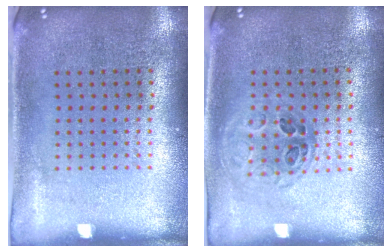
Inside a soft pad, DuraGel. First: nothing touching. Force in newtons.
{"total": 1.0, "press": 0.9, "slide": 0.3}